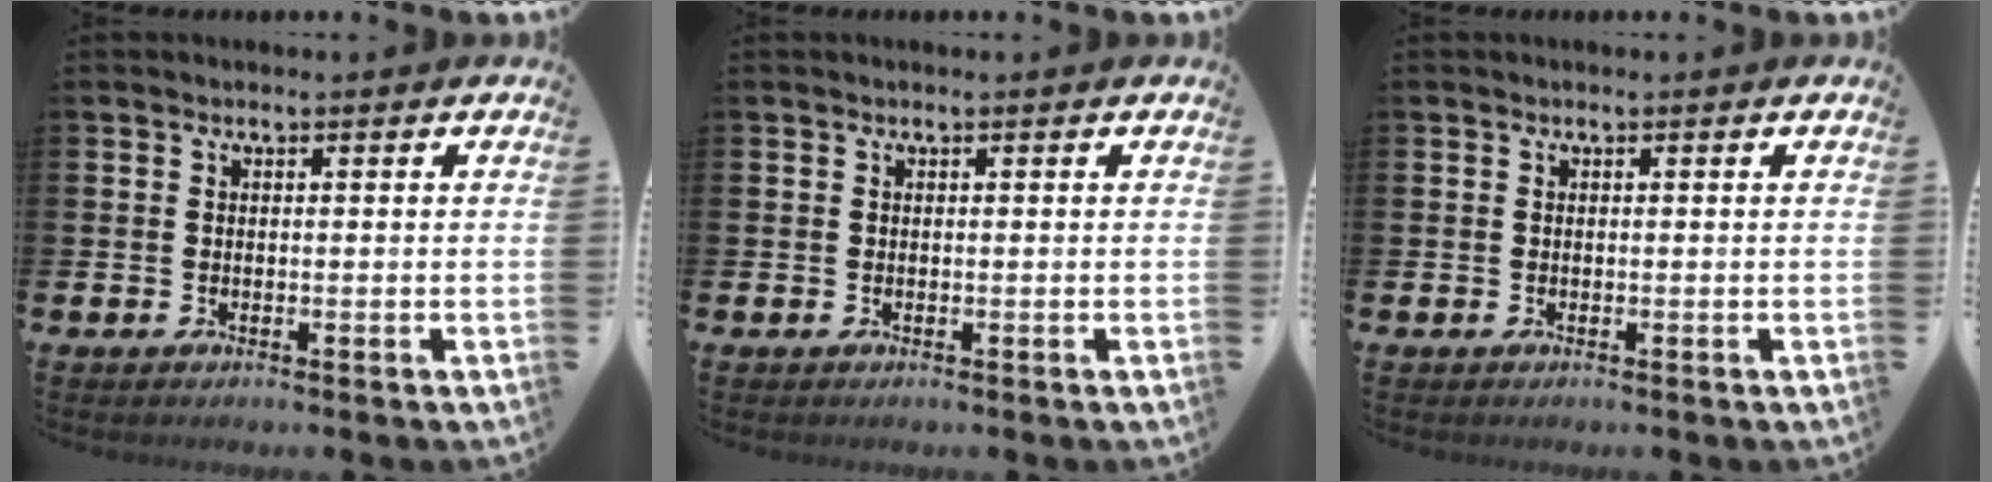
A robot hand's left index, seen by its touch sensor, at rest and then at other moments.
{"total": 0.0}
{"total": 0.0}